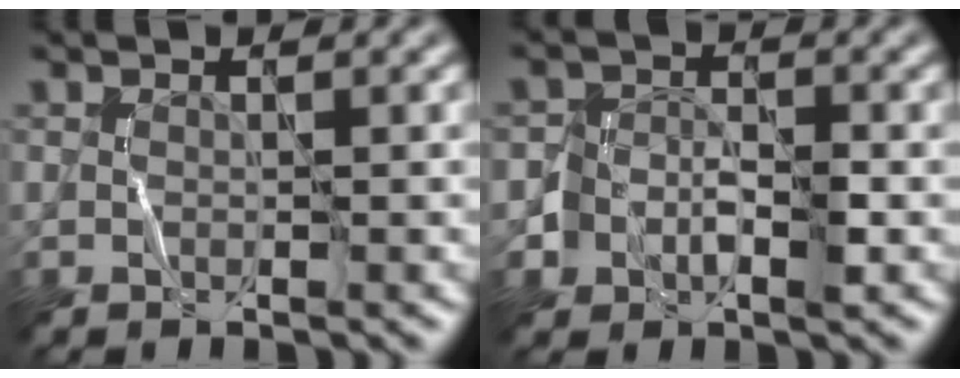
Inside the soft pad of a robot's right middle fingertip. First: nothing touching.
{"total": 2.5, "force": [-1.0, 2.0, 1.0], "torque": [-0.004, 0.005, -0.024]}